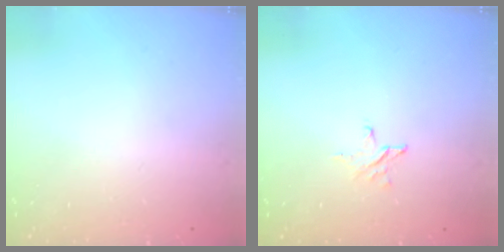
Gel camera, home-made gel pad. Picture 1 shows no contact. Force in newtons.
{"total": 3.5, "press": 3.5, "slide": 0.4}